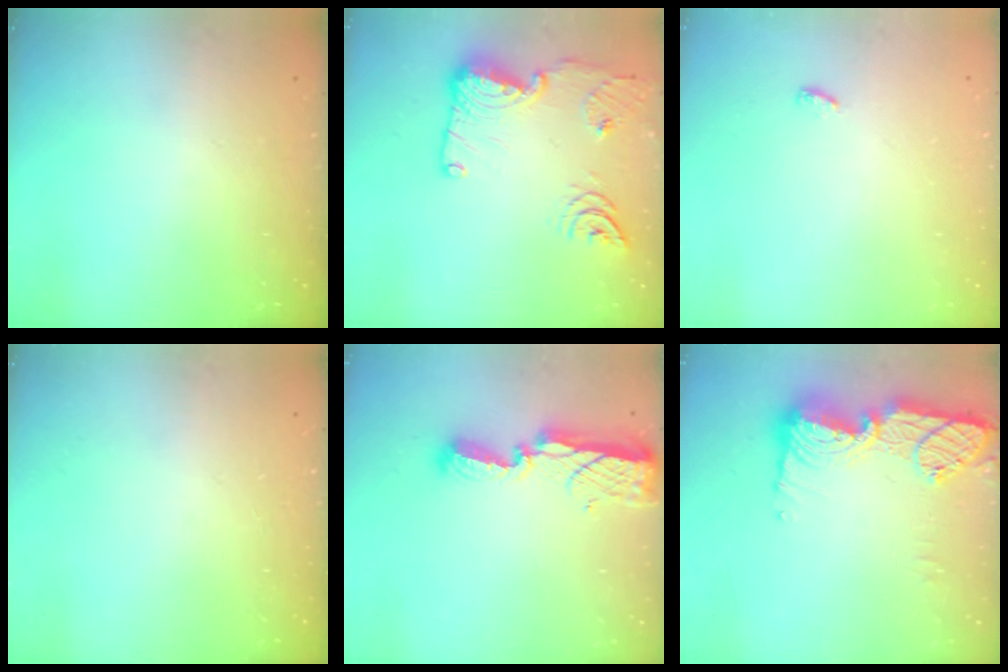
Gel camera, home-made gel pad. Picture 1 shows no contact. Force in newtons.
{"total": 20.1, "press": 19.4, "slide": 5.4}
{"total": 6.4, "press": 3.3, "slide": 5.5}
{"total": 0.0}
{"total": 8.7, "press": 8.6, "slide": 0.8}
{"total": 16.5, "press": 16.4, "slide": 1.2}